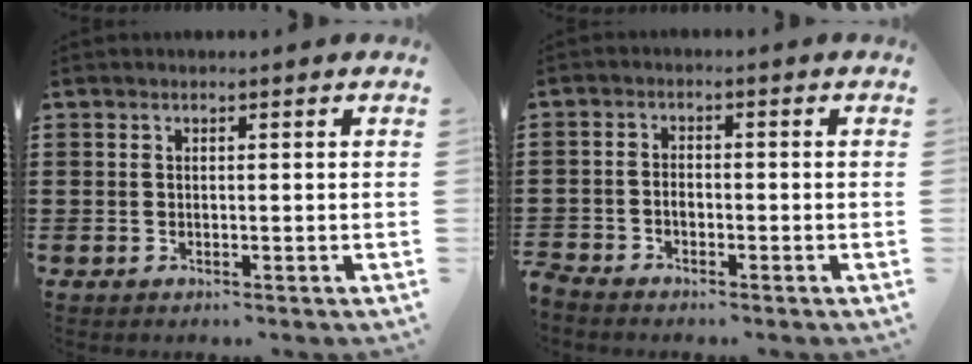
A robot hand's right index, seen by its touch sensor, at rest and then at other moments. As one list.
[{"total": 1.7, "force": [-1.4, 0.8, 0.5], "torque": [-0.014, 0.003, -0.030]}]